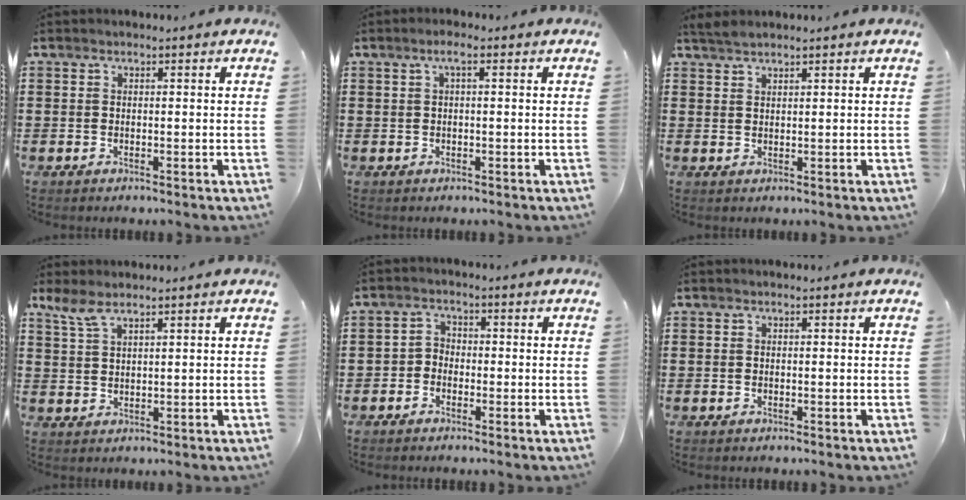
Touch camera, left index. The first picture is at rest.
{"total": 1.9, "force": [0.2, 0.3, 1.9], "torque": [-0.035, 0.004, 0.003]}
{"total": 1.5, "force": [1.4, 0.1, 0.5], "torque": [-0.013, 0.000, 0.027]}
{"total": 3.8, "force": [2.7, 1.0, 2.4], "torque": [-0.055, 0.001, 0.051]}
{"total": 2.0, "force": [-1.5, 1.3, 0.2], "torque": [-0.012, 0.007, -0.035]}
{"total": 0.0}